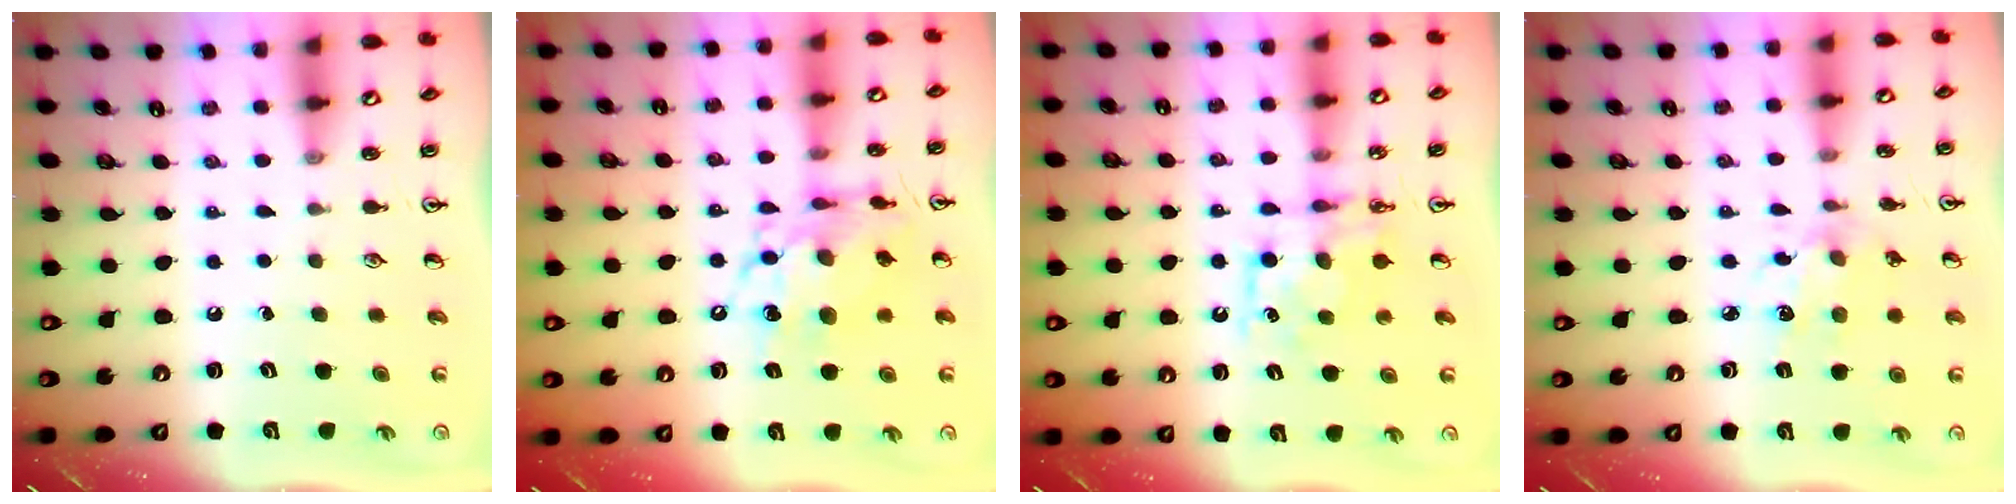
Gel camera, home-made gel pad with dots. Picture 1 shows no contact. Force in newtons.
{"total": 12.7, "press": 12.7, "slide": 1.0}
{"total": 7.7, "press": 7.7, "slide": 0.4}
{"total": 7.2, "press": 7.2, "slide": 0.4}